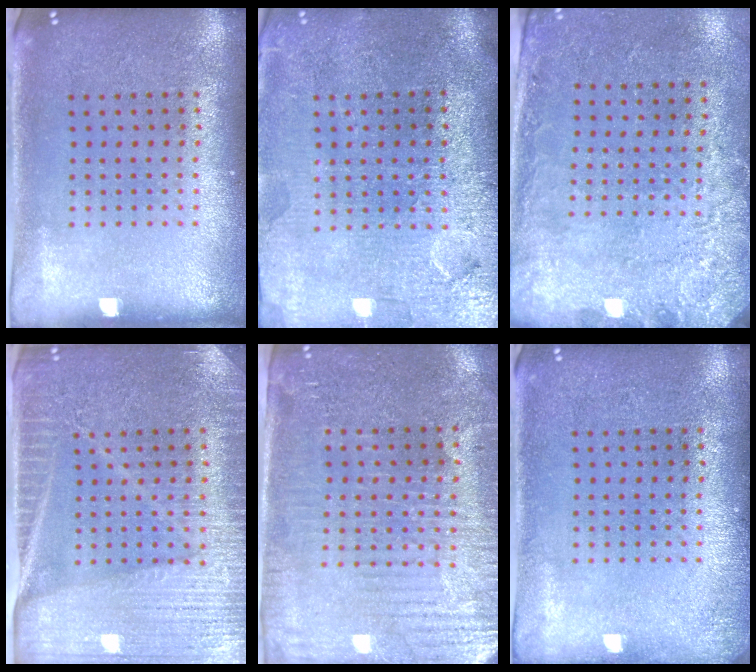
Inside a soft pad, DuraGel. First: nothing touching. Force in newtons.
{"total": 3.8, "press": 3.5, "slide": 1.5}
{"total": 2.8, "press": 1.9, "slide": 2.0}
{"total": 4.0, "press": 3.7, "slide": 1.5}
{"total": 3.7, "press": 3.5, "slide": 1.4}
{"total": 1.0, "press": 1.0, "slide": 0.3}